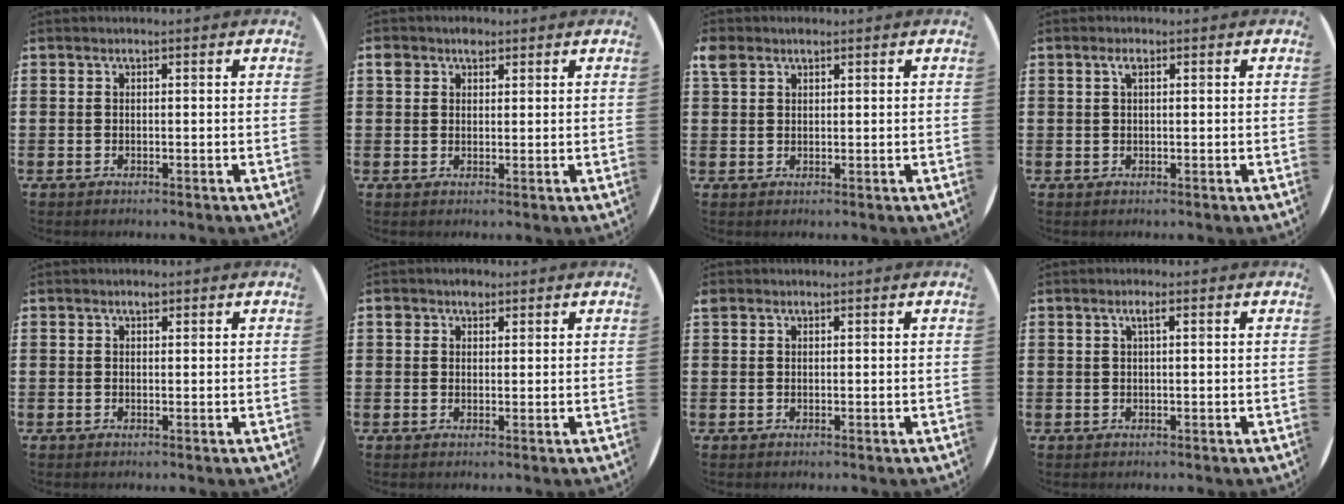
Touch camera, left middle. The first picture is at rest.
{"total": 2.6, "force": [1.8, 1.6, 0.8], "torque": [-0.003, 0.000, 0.031]}
{"total": 2.4, "force": [1.9, 1.3, 0.7], "torque": [-0.009, 0.001, 0.035]}
{"total": 1.2, "force": [0.5, 0.4, 1.1], "torque": [-0.022, 0.005, 0.008]}
{"total": 0.6, "force": [0.5, 0.2, 0.3], "torque": [-0.007, 0.002, 0.010]}
{"total": 2.1, "force": [1.5, 1.3, 0.6], "torque": [0.001, -0.001, 0.025]}
{"total": 0.5, "force": [0.5, 0.2, -0.1], "torque": [0.000, 0.003, 0.009]}
{"total": 1.4, "force": [0.6, 0.2, 1.2], "torque": [-0.025, 0.004, 0.009]}